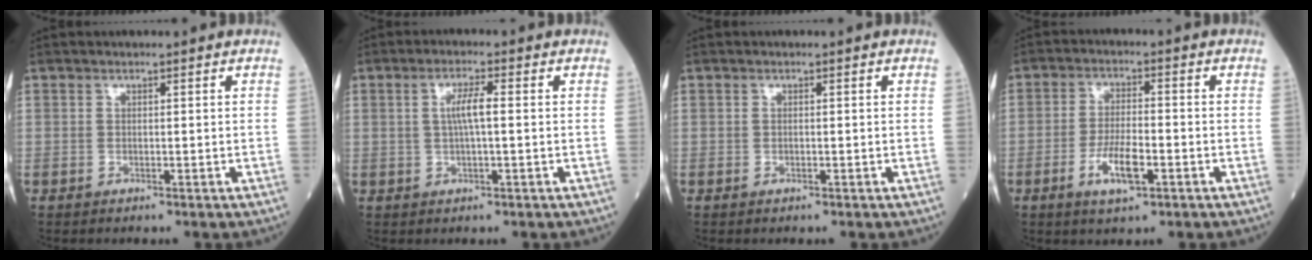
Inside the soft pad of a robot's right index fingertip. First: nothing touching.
{"total": 3.7, "force": [0.3, 0.3, 3.7], "torque": [-0.072, 0.005, 0.006]}
{"total": 0.0}
{"total": 6.2, "force": [-2.6, 1.4, 5.4], "torque": [-0.109, -0.006, -0.045]}